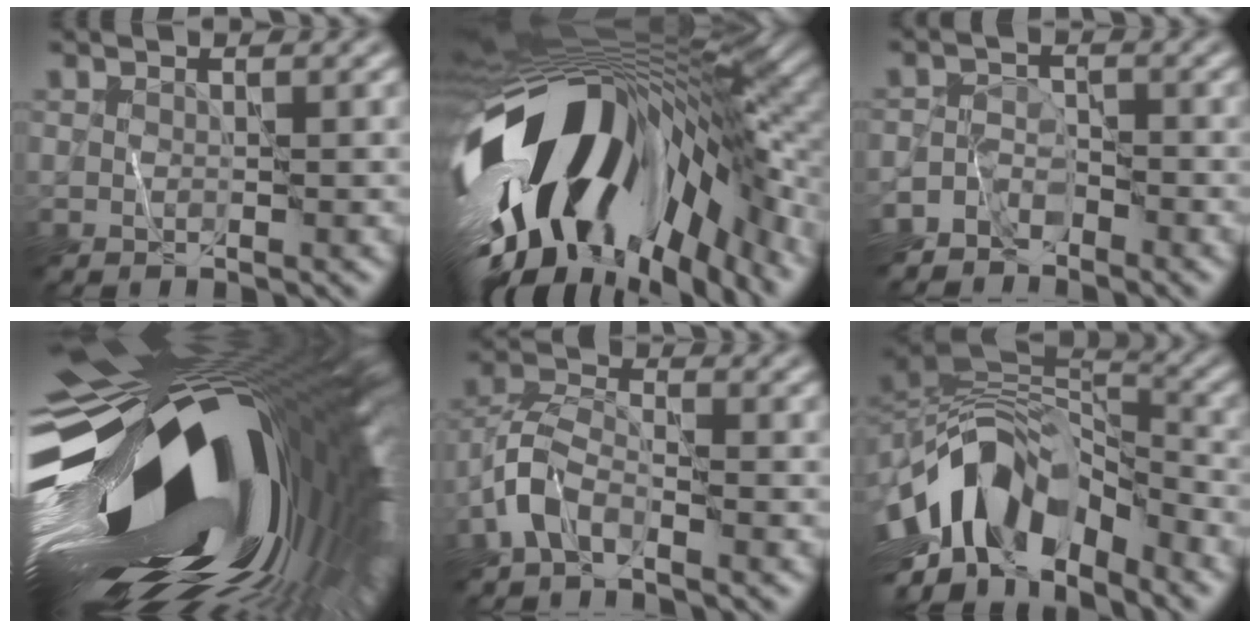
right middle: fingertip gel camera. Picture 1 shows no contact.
{"total": 18.3, "force": [-4.1, 8.9, 15.4], "torque": [-0.282, -0.029, -0.068]}
{"total": 3.1, "force": [-2.7, 1.5, 0.4], "torque": [0.000, -0.001, -0.062]}
{"total": 21.3, "force": [-1.6, 10.6, 18.4], "torque": [-0.303, -0.040, -0.016]}
{"total": 3.9, "force": [-2.5, 1.9, 2.3], "torque": [-0.044, 0.008, -0.062]}
{"total": 13.0, "force": [-5.7, 7.0, 9.5], "torque": [-0.165, 0.017, -0.109]}